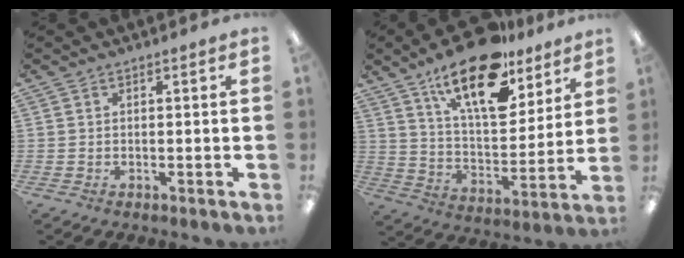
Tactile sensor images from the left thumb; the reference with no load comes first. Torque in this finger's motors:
{"motor_torque": [0.36, 0.42, 1.67, -1.11, 0.30]}